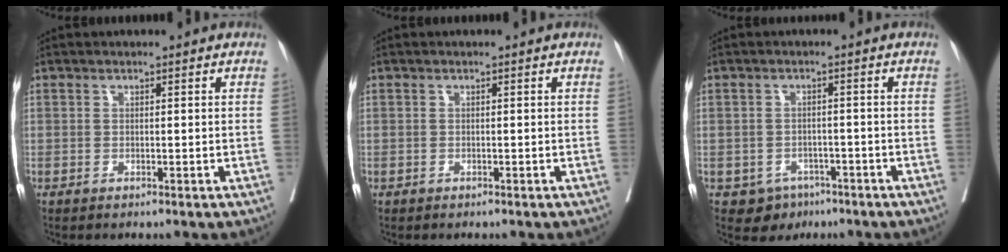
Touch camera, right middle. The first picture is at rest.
{"total": 0.0}
{"total": 4.0, "force": [-2.4, 3.0, 0.7], "torque": [-0.004, 0.008, -0.030]}